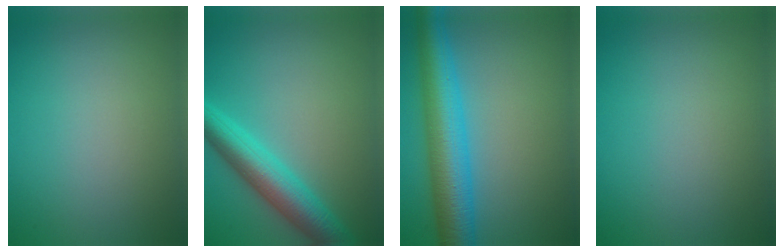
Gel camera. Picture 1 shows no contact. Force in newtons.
{"total": 6.0, "press": 6.0, "slide": 0.1}
{"total": 7.9, "press": 7.9, "slide": 0.4}
{"total": 0.0}